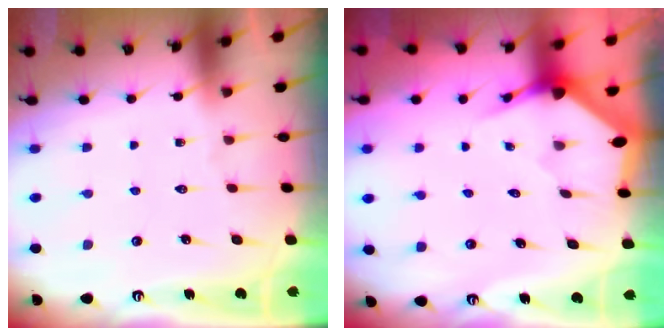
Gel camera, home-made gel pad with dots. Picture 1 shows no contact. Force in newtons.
{"total": 2.9, "press": 2.9, "slide": 0.2}